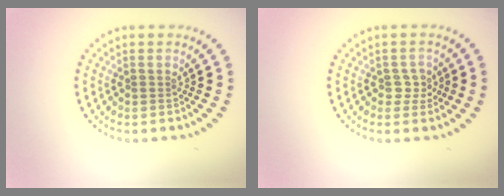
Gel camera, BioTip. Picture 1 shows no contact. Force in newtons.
{"total": 1.5, "press": 1.4, "slide": 0.5}